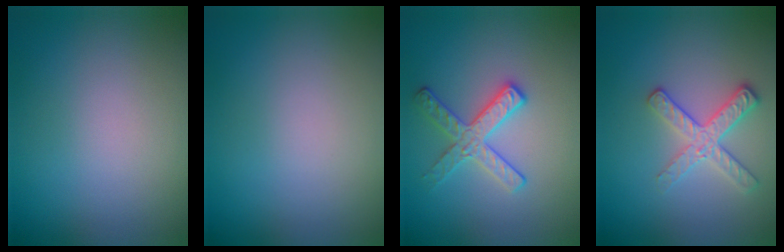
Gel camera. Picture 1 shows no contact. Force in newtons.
{"total": 0.0}
{"total": 2.8, "press": 2.7, "slide": 0.5}
{"total": 2.6, "press": 2.4, "slide": 0.9}